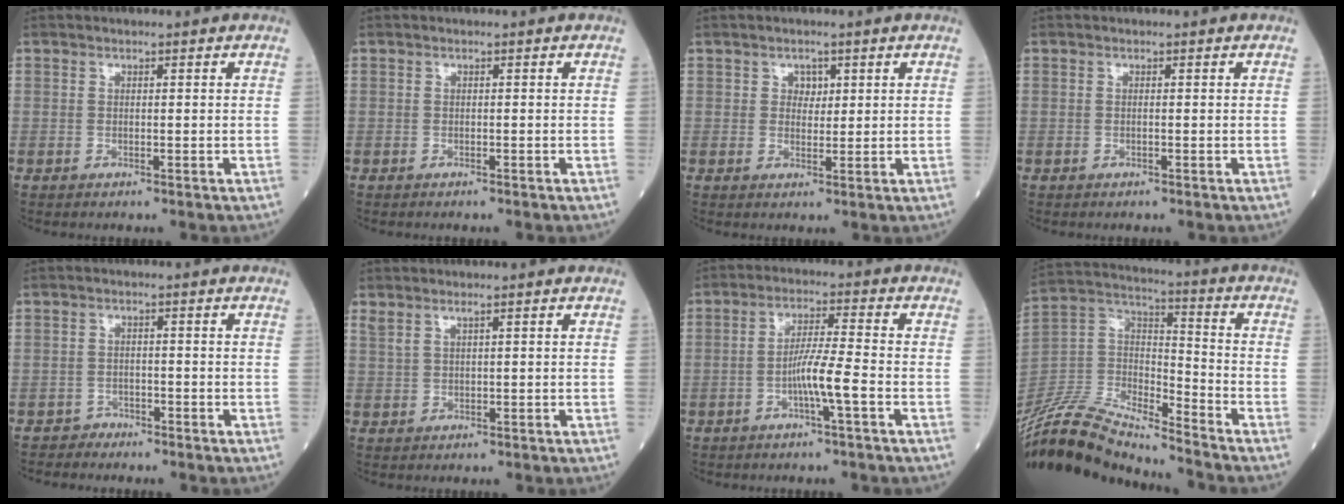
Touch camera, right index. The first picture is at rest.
{"total": 0.5, "force": [-0.5, 0.0, 0.2], "torque": [-0.004, 0.000, -0.009]}
{"total": 2.0, "force": [0.8, 1.5, 1.0], "torque": [-0.010, -0.001, 0.011]}
{"total": 0.0}
{"total": 1.7, "force": [-1.5, 0.6, -0.6], "torque": [0.014, 0.002, -0.029]}
{"total": 1.6, "force": [1.2, 0.0, 1.0], "torque": [-0.030, 0.009, 0.031]}
{"total": 5.5, "force": [-2.1, -0.6, 5.1], "torque": [-0.098, 0.004, -0.039]}
{"total": 17.3, "force": [-16.1, 1.7, 6.2], "torque": [-0.126, 0.028, -0.307]}